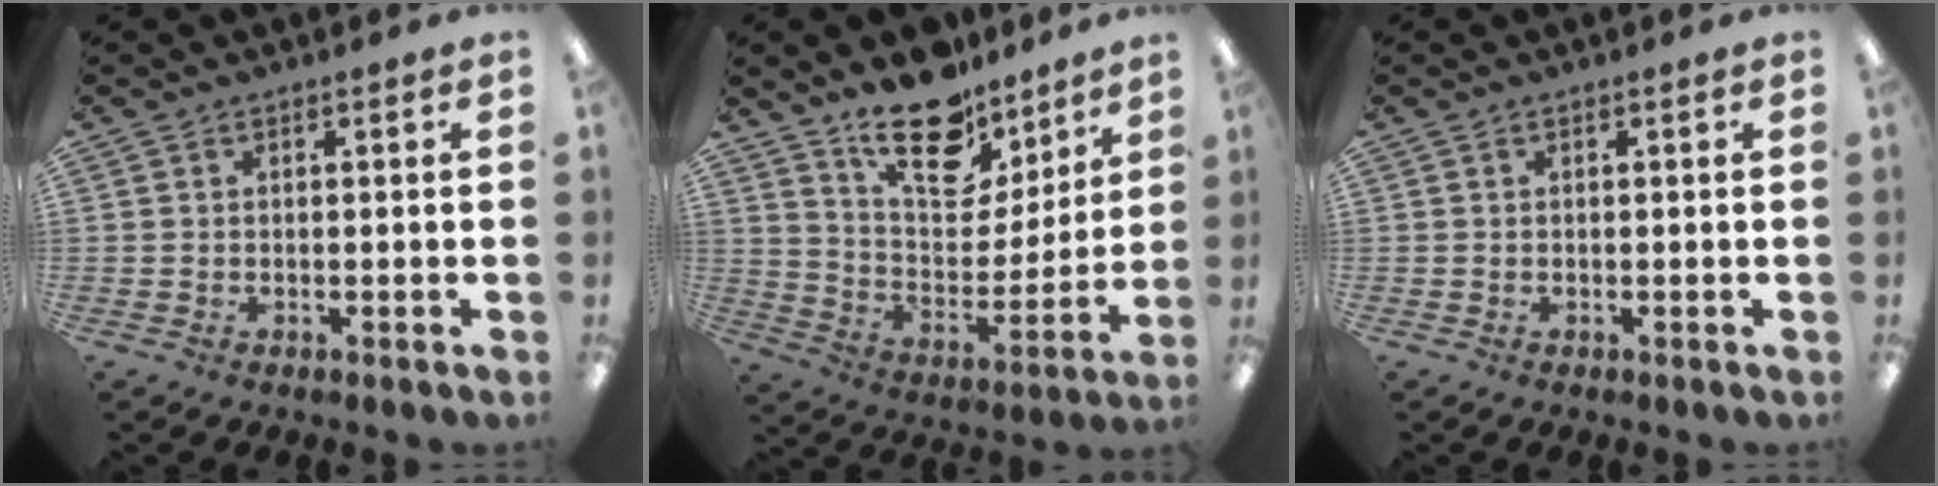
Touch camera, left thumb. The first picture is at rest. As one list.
[{"total": 18.1, "force": [13.6, 8.8, 8.0], "torque": [-0.124, -0.092, 0.243]}, {"total": 0.0}]